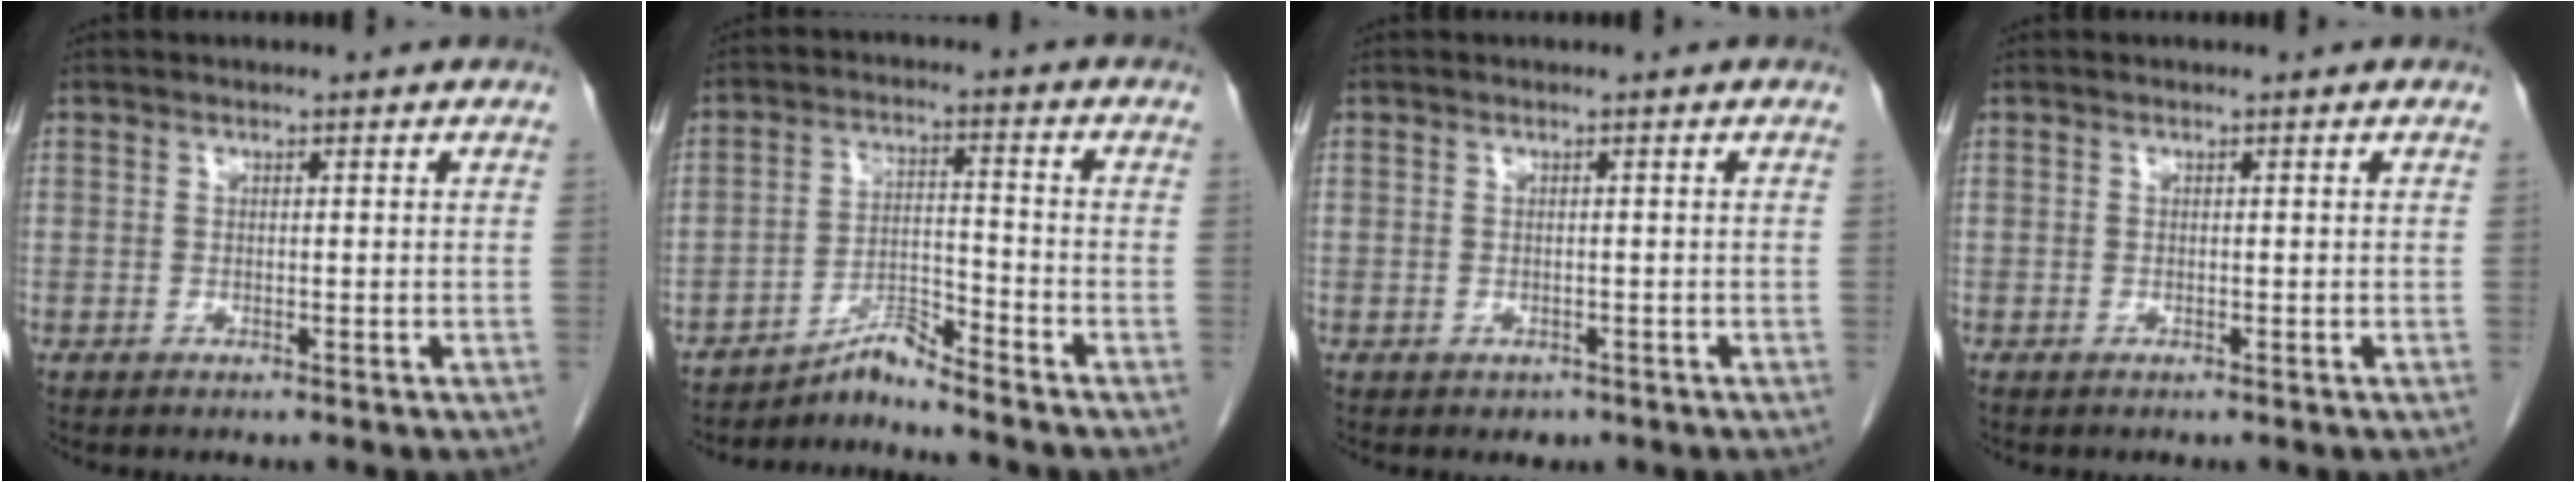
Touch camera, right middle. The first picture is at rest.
{"total": 4.5, "force": [-4.4, -0.7, 0.7], "torque": [-0.011, -0.005, -0.078]}
{"total": 1.0, "force": [-0.6, 0.8, 0.3], "torque": [-0.005, 0.001, -0.003]}
{"total": 0.0}